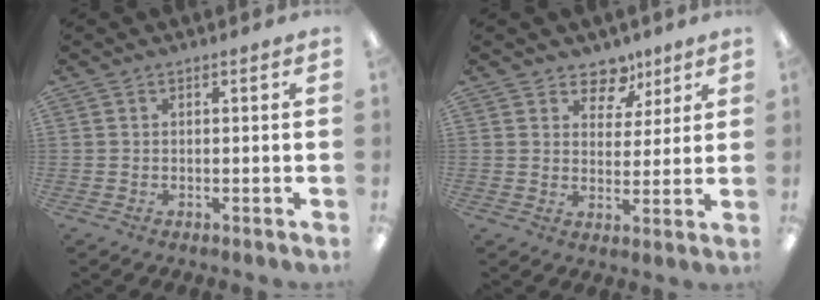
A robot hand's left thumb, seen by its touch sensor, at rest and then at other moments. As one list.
[{"total": 7.2, "force": [4.9, 5.0, 1.8], "torque": [-0.020, -0.031, 0.088]}]